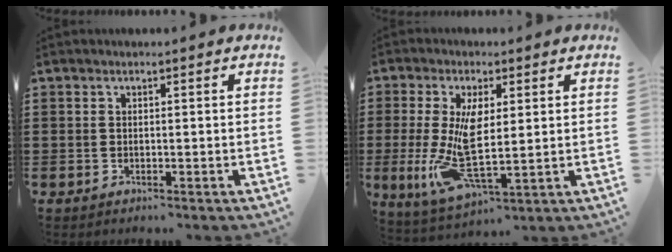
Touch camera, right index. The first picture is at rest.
{"total": 9.9, "force": [1.0, 3.8, 9.1], "torque": [-0.189, -0.017, 0.019]}